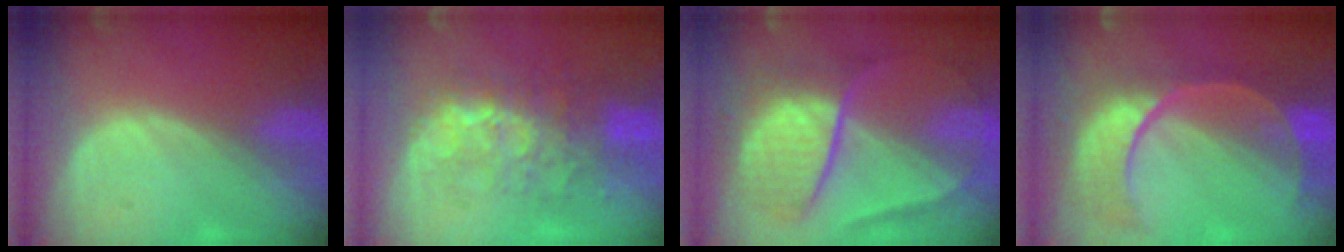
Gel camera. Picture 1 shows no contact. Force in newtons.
{"total": 9.8, "press": 8.8, "slide": 4.4}
{"total": 10.2, "press": 10.1, "slide": 1.1}
{"total": 11.1, "press": 9.4, "slide": 6.0}